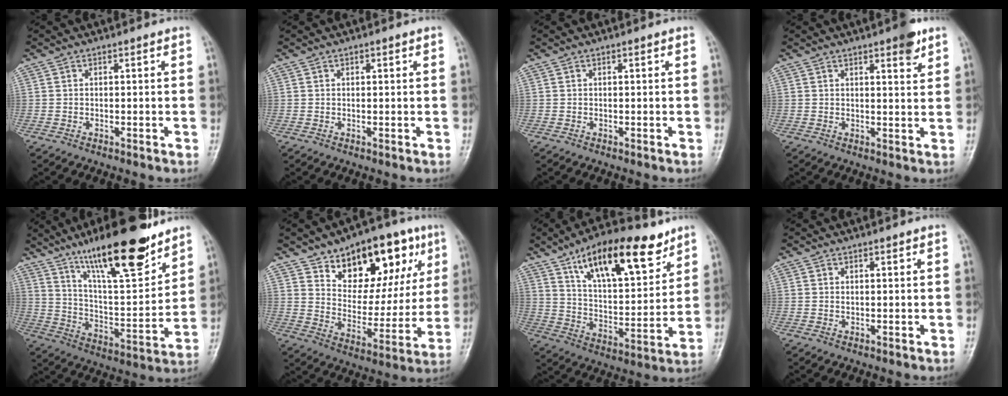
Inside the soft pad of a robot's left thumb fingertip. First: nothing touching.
{"total": 0.8, "force": [0.4, 0.3, 0.6], "torque": [-0.006, 0.001, 0.005]}
{"total": 0.0}
{"total": 4.6, "force": [2.9, 1.2, 3.4], "torque": [-0.038, -0.015, 0.035]}
{"total": 22.3, "force": [15.4, 5.6, 15.2], "torque": [-0.217, -0.071, 0.260]}
{"total": 20.6, "force": [10.9, 11.0, 13.6], "torque": [-0.135, -0.039, 0.170]}
{"total": 20.6, "force": [12.4, 8.0, 14.4], "torque": [-0.197, -0.049, 0.214]}
{"total": 0.8, "force": [0.5, 0.3, 0.5], "torque": [-0.008, -0.001, 0.009]}